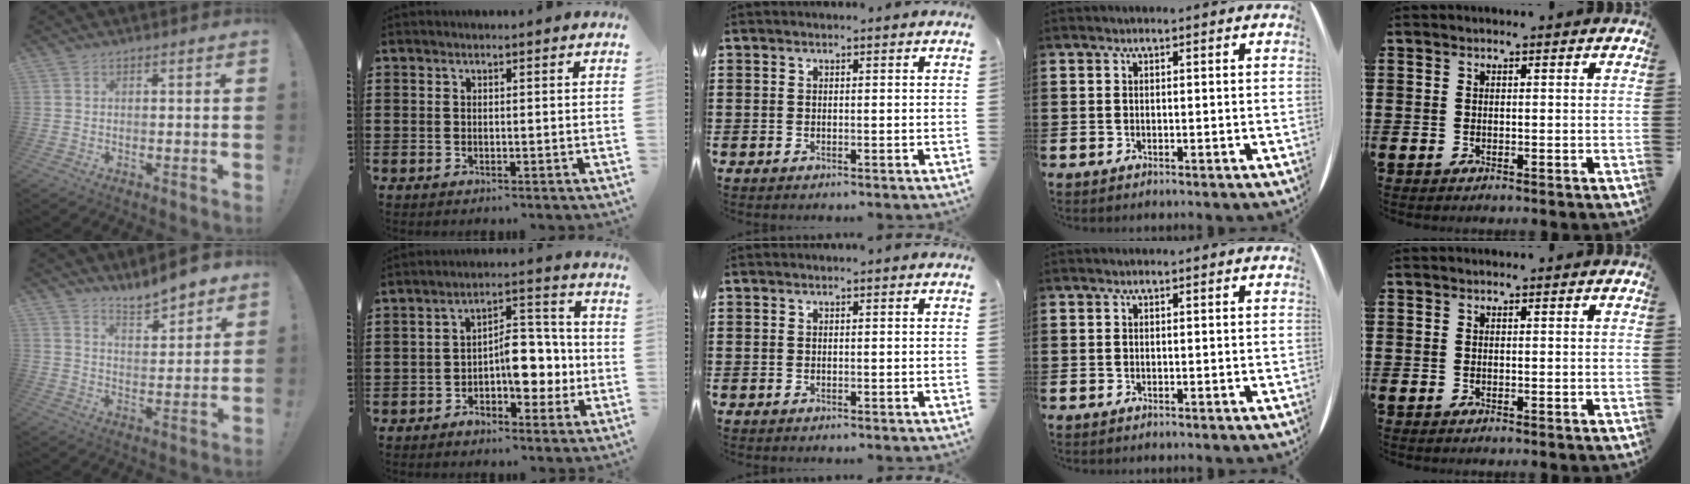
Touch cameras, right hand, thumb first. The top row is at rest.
{"thumb": {"total": 8.1, "force": [7.2, 1.6, 3.4], "torque": [-0.044, -0.056, 0.126]}, "index": {"total": 7.9, "force": [-1.5, 4.8, 6.0], "torque": [-0.075, 0.004, -0.031]}}